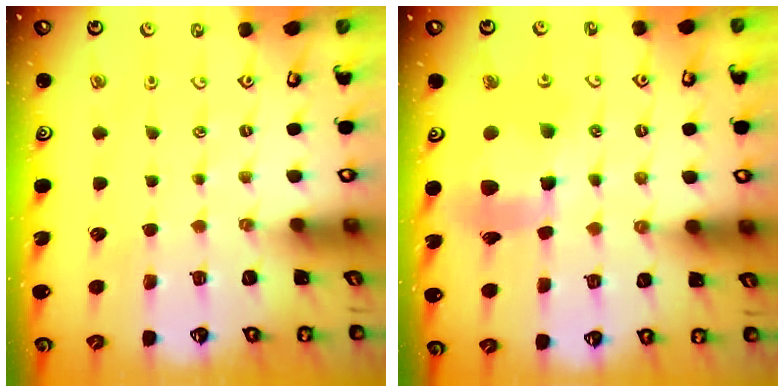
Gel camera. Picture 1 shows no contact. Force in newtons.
{"total": 12.1, "press": 12.0, "slide": 1.5}